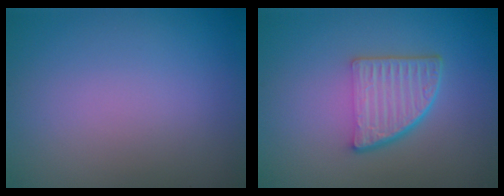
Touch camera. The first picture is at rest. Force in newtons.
{"total": 5.2, "press": 3.5, "slide": 3.8}